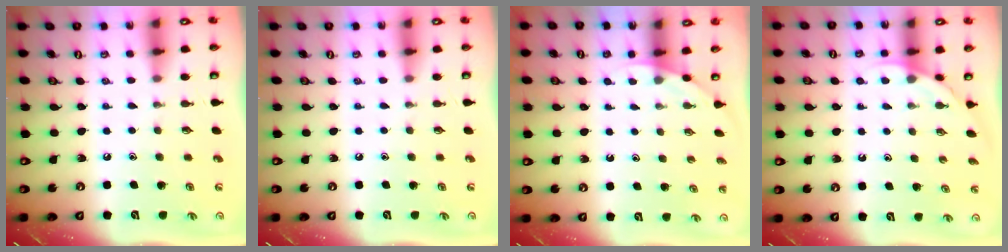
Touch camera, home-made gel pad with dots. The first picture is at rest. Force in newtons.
{"total": 0.0}
{"total": 2.6, "press": 2.6, "slide": 0.1}
{"total": 2.5, "press": 2.5, "slide": 0.2}